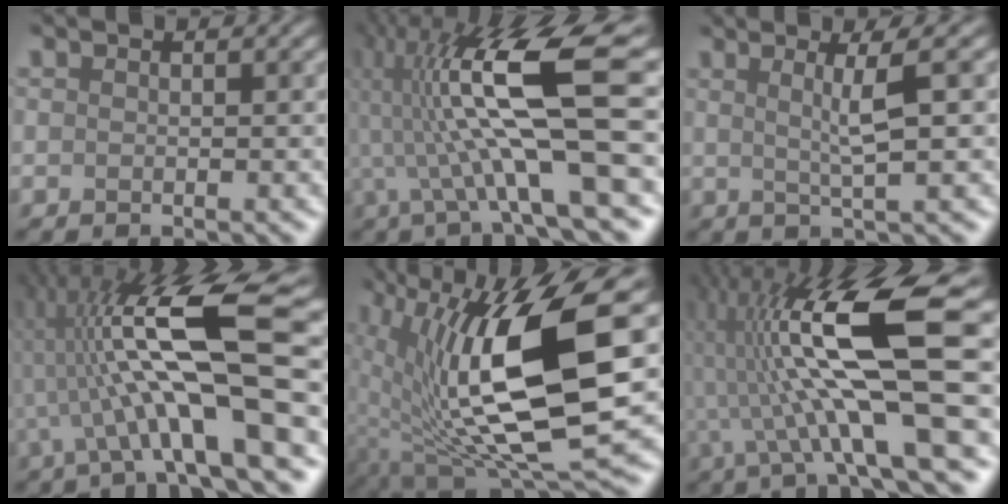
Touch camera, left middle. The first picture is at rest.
{"total": 12.8, "force": [1.2, 2.1, 12.6], "torque": [-0.248, 0.015, 0.039]}
{"total": 3.2, "force": [0.8, -0.3, 3.1], "torque": [-0.062, 0.001, 0.024]}
{"total": 13.4, "force": [0.3, 2.9, 13.1], "torque": [-0.239, 0.018, 0.010]}
{"total": 13.1, "force": [1.2, 4.2, 12.4], "torque": [-0.239, -0.023, 0.036]}
{"total": 13.2, "force": [1.1, 3.2, 12.8], "torque": [-0.248, 0.007, 0.024]}